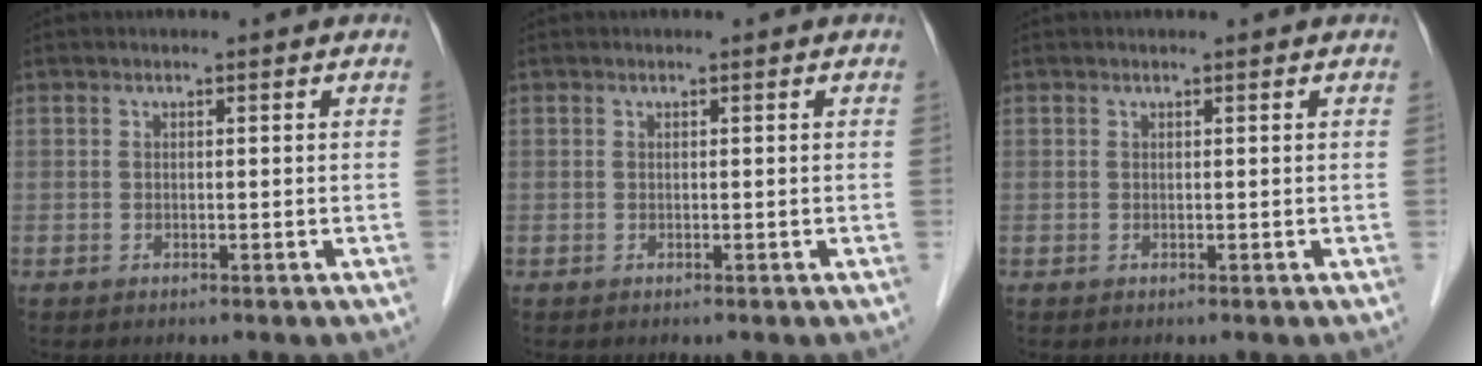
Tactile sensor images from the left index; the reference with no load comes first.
{"total": 0.0}
{"total": 0.0}